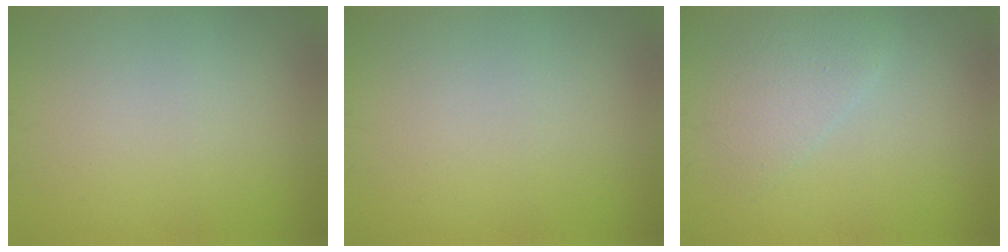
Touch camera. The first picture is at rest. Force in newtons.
{"total": 0.0}
{"total": 2.4, "press": 2.3, "slide": 0.2}